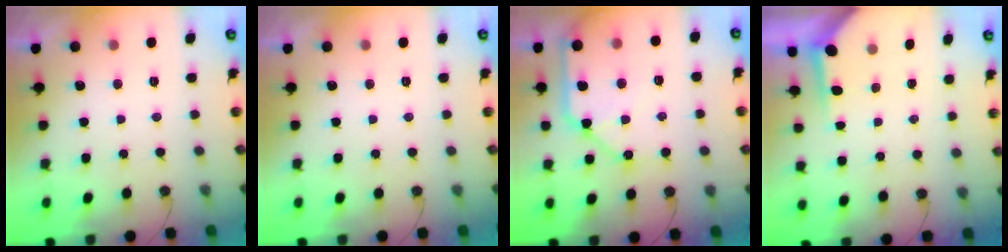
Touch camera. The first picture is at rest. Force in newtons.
{"total": 0.0}
{"total": 13.3, "press": 13.2, "slide": 2.0}
{"total": 3.5, "press": 3.4, "slide": 0.3}